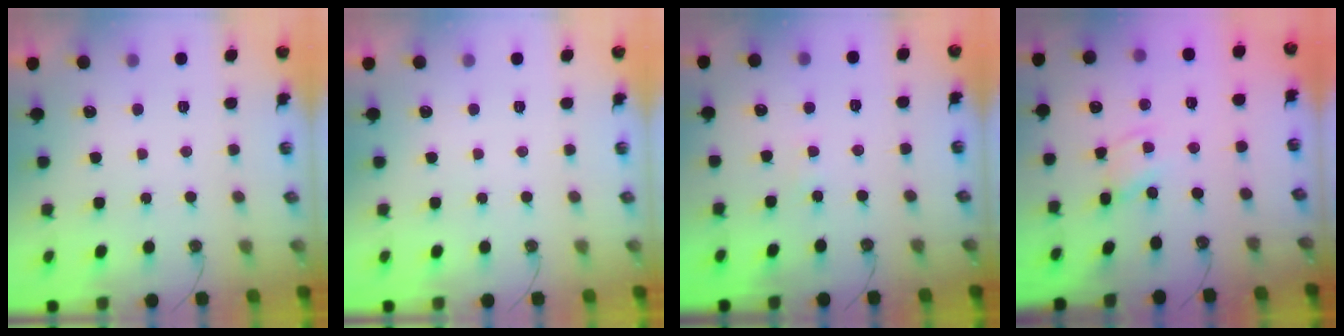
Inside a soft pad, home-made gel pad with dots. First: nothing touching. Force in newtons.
{"total": 0.0}
{"total": 1.7, "press": 1.7, "slide": 0.2}
{"total": 1.4, "press": 1.4, "slide": 0.2}